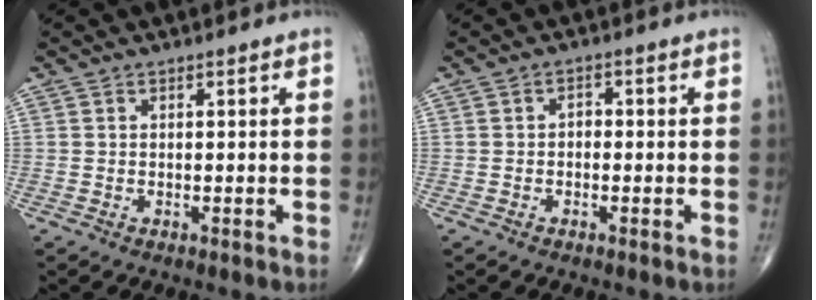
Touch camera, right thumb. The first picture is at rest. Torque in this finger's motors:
{"motor_torque": [-0.42, -0.18, 0.08, 0.08, 0.03]}